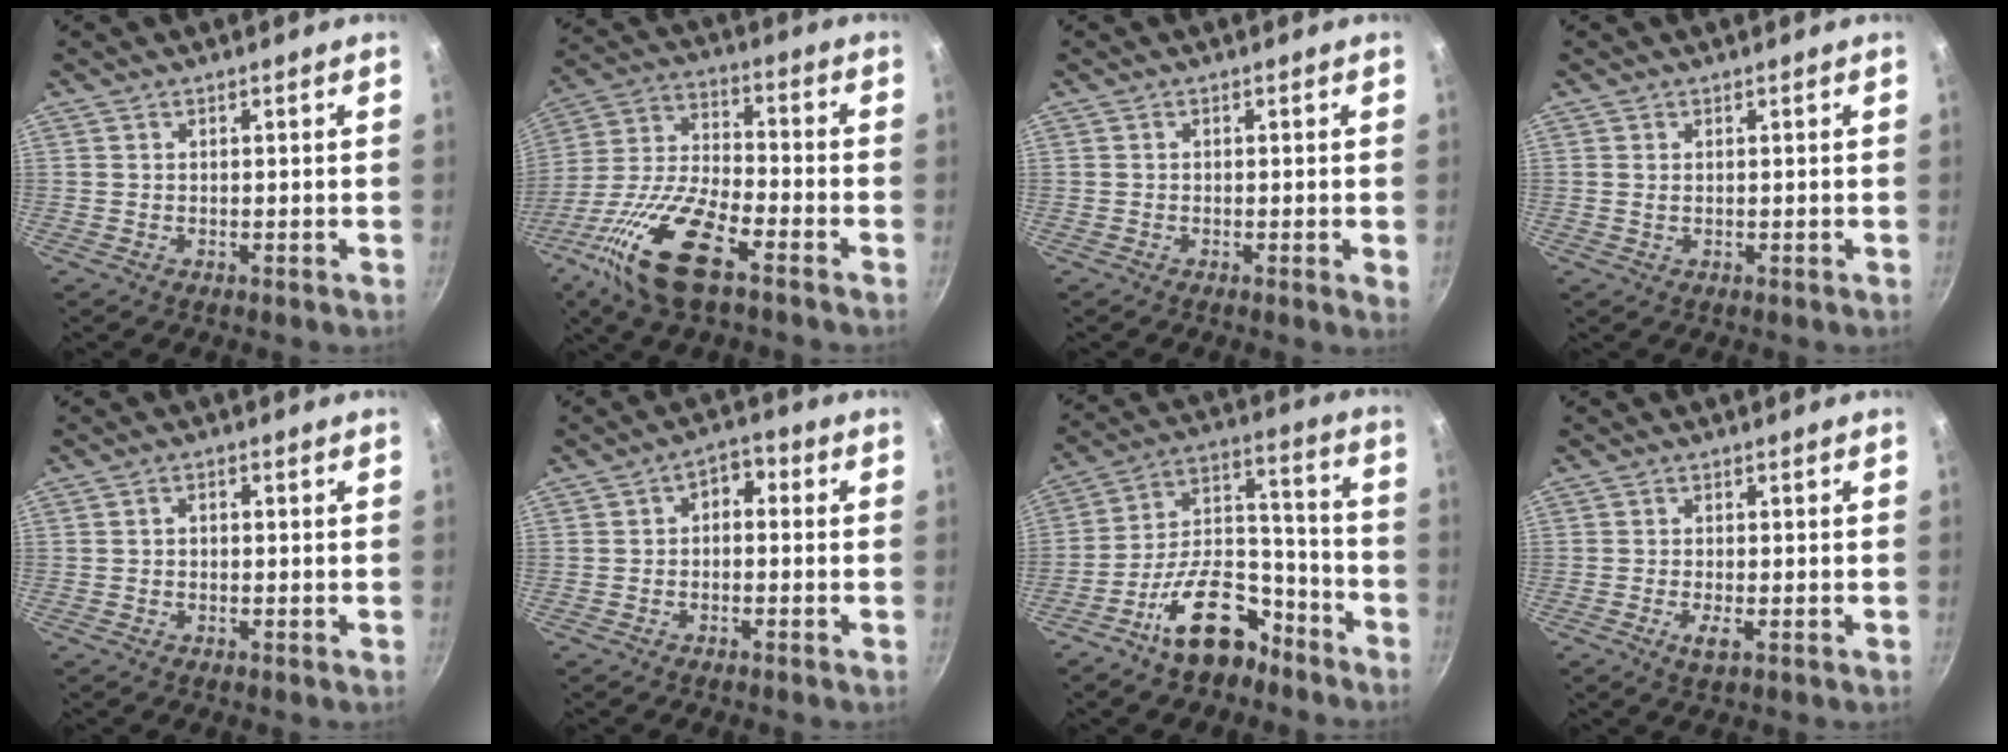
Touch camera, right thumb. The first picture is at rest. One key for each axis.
{"total": 18.2, "fx": -10.0, "fy": 6.3, "fz": 13.9, "tx": -0.273, "ty": 0.042, "tz": -0.207}
{"total": 1.6, "fx": -0.2, "fy": 0.0, "fz": 1.6, "tx": -0.026, "ty": -0.006, "tz": -0.004}
{"total": 0.9, "fx": 0.3, "fy": 0.5, "fz": 0.7, "tx": -0.014, "ty": -0.001, "tz": 0.005}
{"total": 1.2, "fx": -0.1, "fy": 0.8, "fz": 0.9, "tx": -0.020, "ty": 0.006, "tz": -0.002}
{"total": 4.0, "fx": -0.1, "fy": 2.8, "fz": 2.8, "tx": -0.024, "ty": 0.018, "tz": -0.011}
{"total": 16.9, "fx": -10.4, "fy": 8.5, "fz": 10.3, "tx": -0.136, "ty": 0.099, "tz": -0.173}
{"total": 2.7, "fx": -0.9, "fy": 0.6, "fz": 2.5, "tx": -0.052, "ty": -0.003, "tz": -0.016}